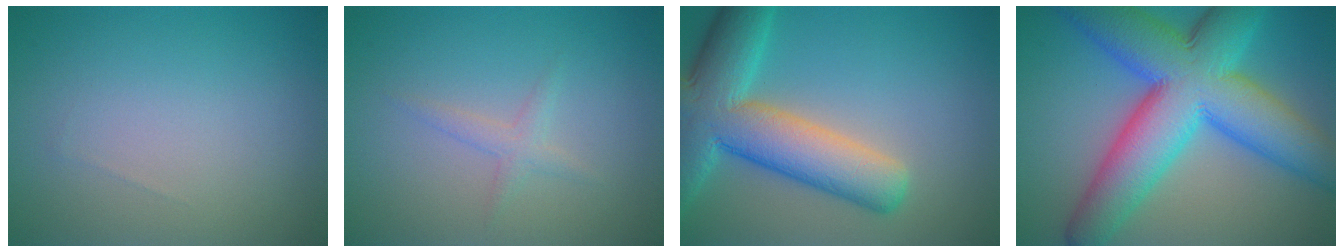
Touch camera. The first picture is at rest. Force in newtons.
{"total": 1.3, "press": 1.3, "slide": 0.1}
{"total": 10.2, "press": 10.2, "slide": 0.7}
{"total": 13.9, "press": 13.9, "slide": 0.2}